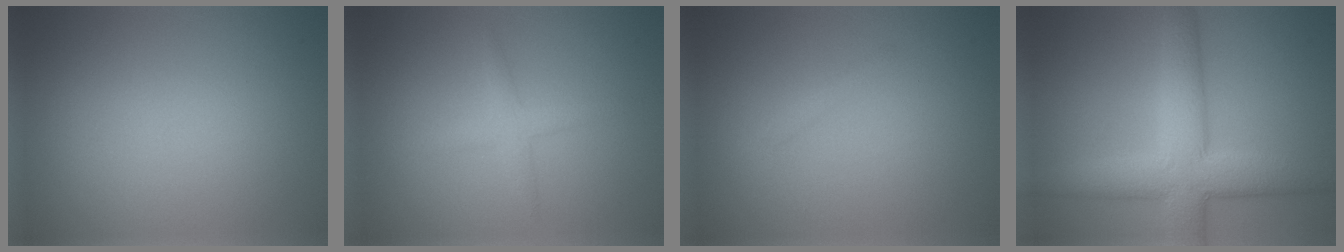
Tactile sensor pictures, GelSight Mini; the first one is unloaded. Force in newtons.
{"total": 1.8, "press": 1.8, "slide": 0.1}
{"total": 0.8, "press": 0.8, "slide": 0.1}
{"total": 7.4, "press": 7.4, "slide": 0.4}